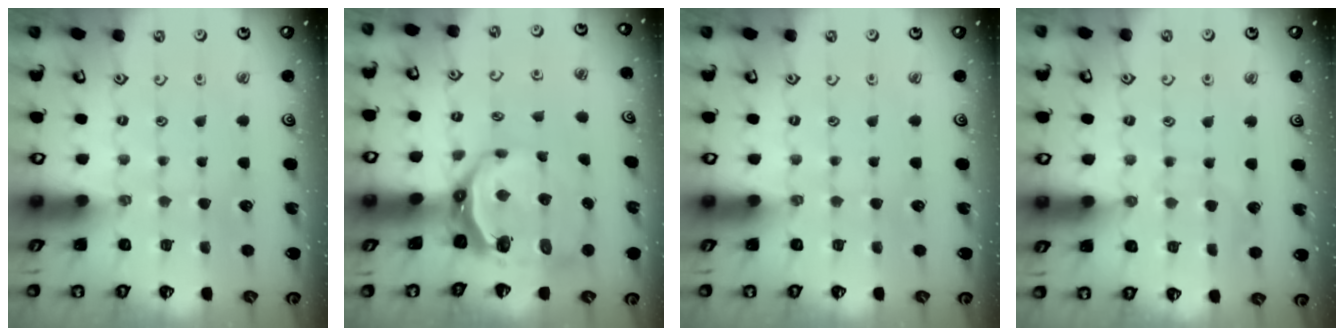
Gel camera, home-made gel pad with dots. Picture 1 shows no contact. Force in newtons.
{"total": 10.7, "press": 9.9, "slide": 4.0}
{"total": 0.0}
{"total": 5.5, "press": 5.5, "slide": 0.5}